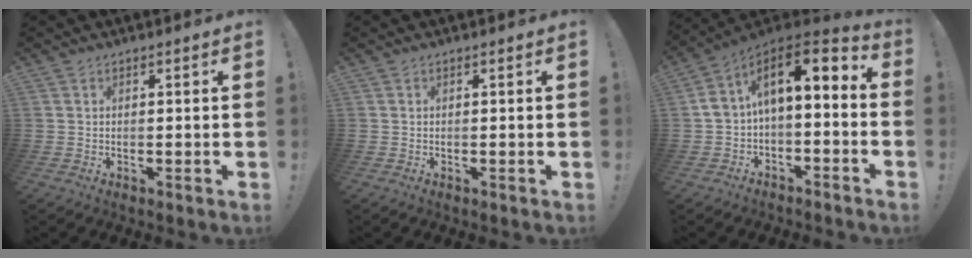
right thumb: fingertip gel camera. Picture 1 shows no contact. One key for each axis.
{"total": 0.0}
{"total": 9.5, "fx": 0.7, "fy": 5.1, "fz": 8.0, "tx": -0.129, "ty": -0.007, "tz": 0.008}